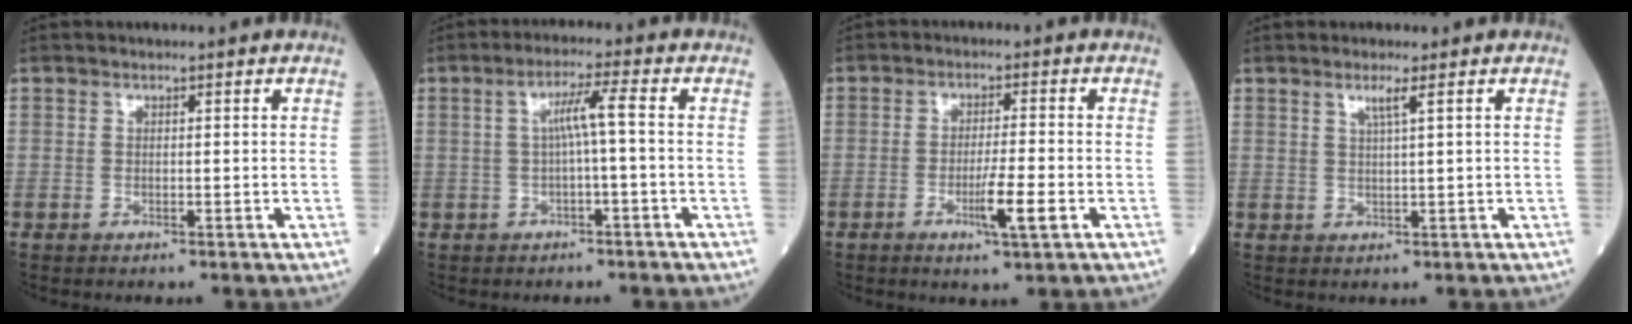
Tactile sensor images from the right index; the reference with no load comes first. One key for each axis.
{"total": 4.1, "fx": -0.1, "fy": -0.4, "fz": 4.1, "tx": -0.074, "ty": 0.014, "tz": 0.001}
{"total": 5.5, "fx": -2.1, "fy": -0.1, "fz": 5.1, "tx": -0.086, "ty": -0.009, "tz": -0.036}
{"total": 2.0, "fx": 1.1, "fy": -0.5, "fz": 1.7, "tx": -0.036, "ty": -0.004, "tz": 0.022}